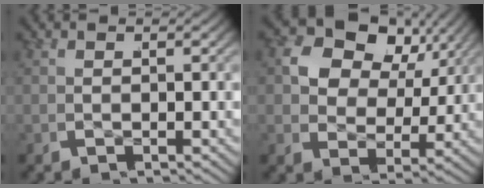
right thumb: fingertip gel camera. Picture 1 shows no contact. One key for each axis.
{"total": 12.1, "fx": 4.7, "fy": 8.3, "fz": 7.5, "tx": -0.155, "ty": -0.003, "tz": 0.071}